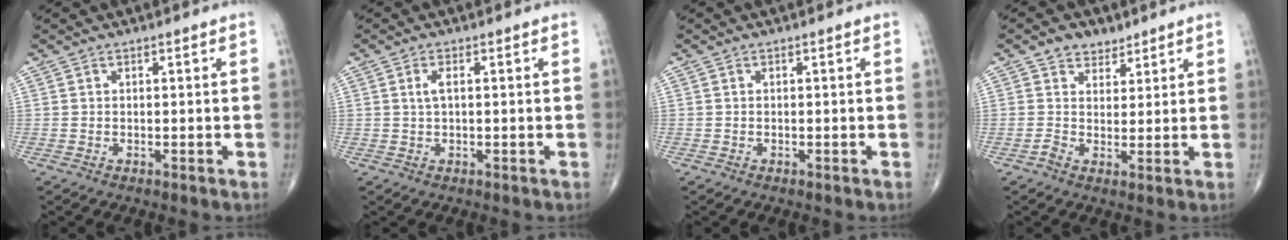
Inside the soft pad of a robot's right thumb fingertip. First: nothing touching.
{"total": 2.0, "force": [0.3, 0.7, 1.8], "torque": [-0.042, 0.003, 0.007]}
{"total": 0.0}
{"total": 4.1, "force": [2.5, 3.0, 1.4], "torque": [0.000, -0.011, 0.038]}